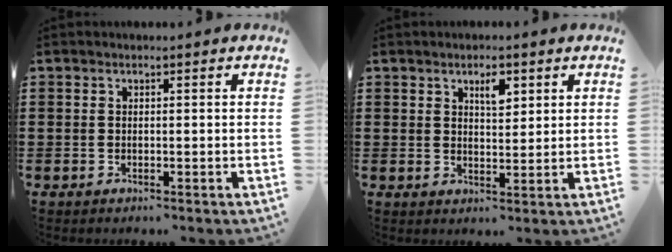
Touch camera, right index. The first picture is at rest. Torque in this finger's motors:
{"motor_torque": [0.02, -0.02, 0.05, 0.03]}